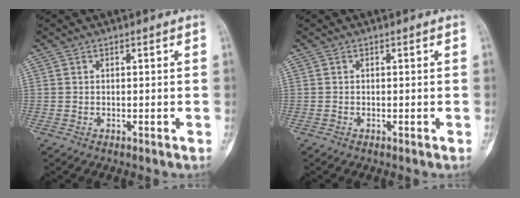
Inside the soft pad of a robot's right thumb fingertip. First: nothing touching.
{"total": 0.0}